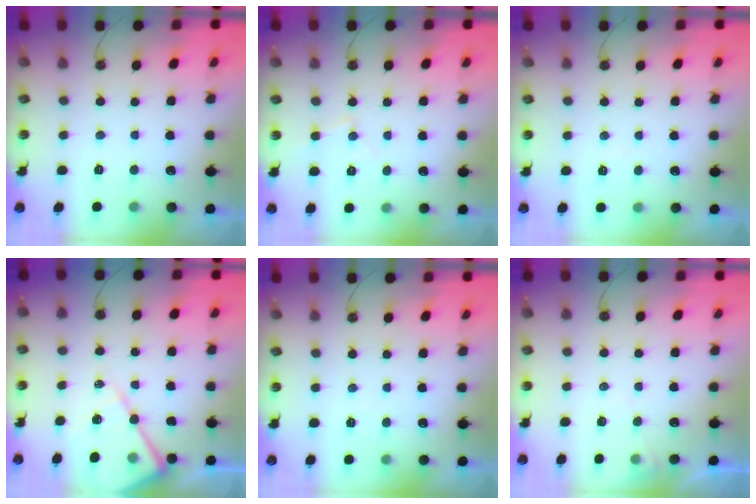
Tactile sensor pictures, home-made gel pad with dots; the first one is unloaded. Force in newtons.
{"total": 5.4, "press": 5.4, "slide": 0.9}
{"total": 3.9, "press": 3.8, "slide": 0.6}
{"total": 13.8, "press": 13.8, "slide": 1.3}
{"total": 2.6, "press": 2.6, "slide": 0.5}
{"total": 6.2, "press": 6.2, "slide": 0.8}